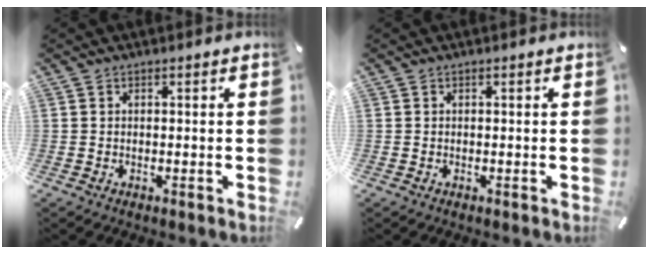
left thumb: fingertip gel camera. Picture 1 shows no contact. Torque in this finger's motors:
{"motor_torque": [-0.08, 0.24, 0.00, -0.10, 0.01]}